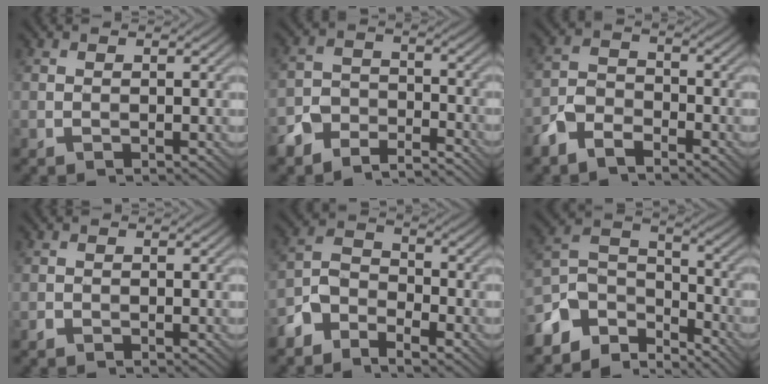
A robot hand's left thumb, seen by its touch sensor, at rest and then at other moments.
{"total": 7.2, "force": [-6.2, 3.0, 2.1], "torque": [-0.049, -0.009, -0.123]}
{"total": 5.2, "force": [-4.0, 2.6, 2.2], "torque": [-0.049, -0.005, -0.092]}
{"total": 0.5, "force": [-0.4, 0.3, 0.1], "torque": [-0.002, -0.002, -0.009]}
{"total": 6.0, "force": [-4.5, 3.0, 2.7], "torque": [-0.052, 0.002, -0.103]}
{"total": 8.8, "force": [-6.6, 4.8, 3.4], "torque": [-0.071, 0.000, -0.140]}